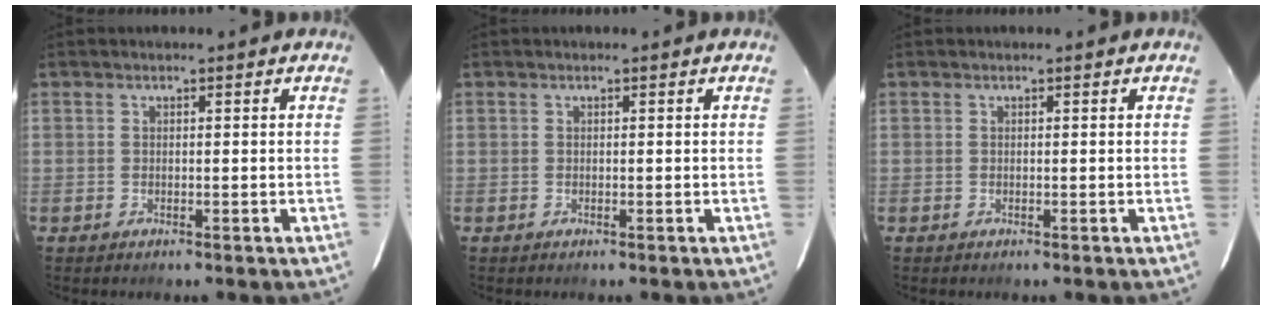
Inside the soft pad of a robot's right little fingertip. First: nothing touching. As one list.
[{"total": 0.0}, {"total": 0.0}]